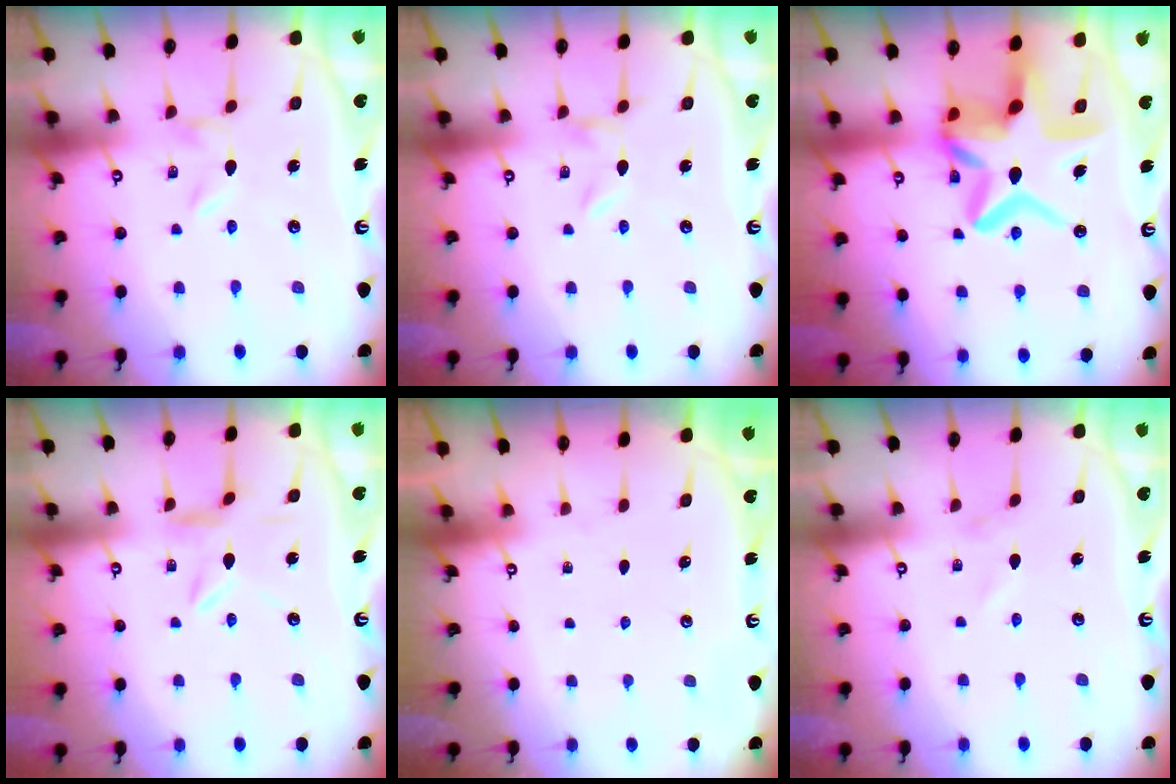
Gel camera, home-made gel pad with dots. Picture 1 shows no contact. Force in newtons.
{"total": 0.0}
{"total": 18.4, "press": 18.3, "slide": 1.9}
{"total": 4.5, "press": 4.4, "slide": 0.4}
{"total": 0.0}
{"total": 1.0, "press": 1.0, "slide": 0.1}